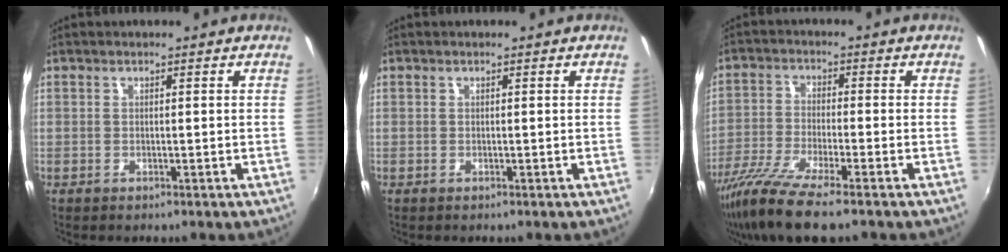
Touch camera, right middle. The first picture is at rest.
{"total": 0.0}
{"total": 11.0, "force": [-8.2, 0.9, 7.3], "torque": [-0.166, -0.035, -0.156]}